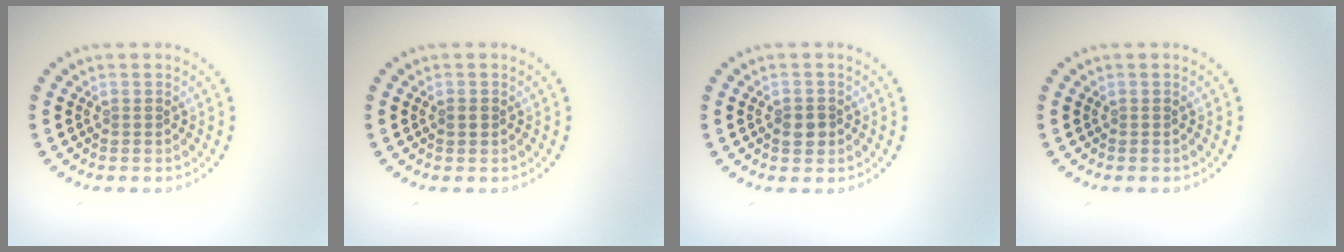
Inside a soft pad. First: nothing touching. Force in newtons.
{"total": 1.0, "press": 0.9, "slide": 0.2}
{"total": 1.5, "press": 1.5, "slide": 0.3}
{"total": 0.0}